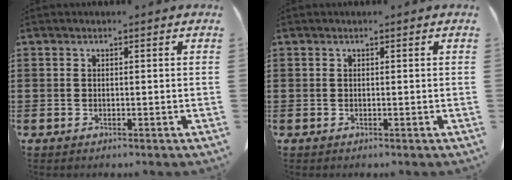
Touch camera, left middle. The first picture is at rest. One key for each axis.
{"total": 0.0}